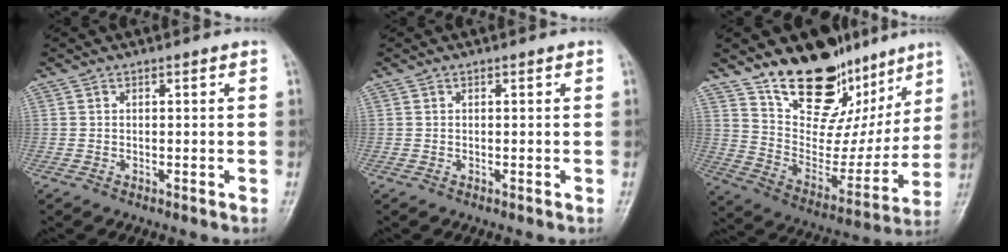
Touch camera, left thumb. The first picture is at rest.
{"total": 0.0}
{"total": 22.2, "force": [14.6, 12.1, 11.5], "torque": [-0.107, -0.078, 0.241]}